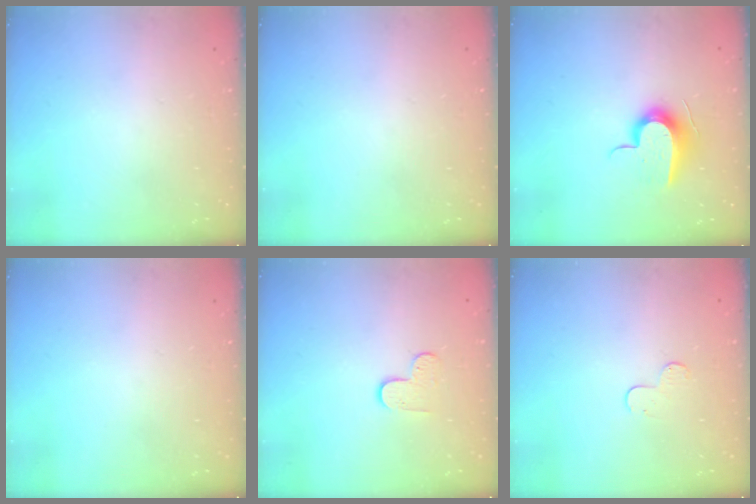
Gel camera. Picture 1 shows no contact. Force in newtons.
{"total": 0.0}
{"total": 11.5, "press": 11.5, "slide": 0.9}
{"total": 0.0}
{"total": 5.4, "press": 5.4, "slide": 0.5}
{"total": 3.9, "press": 3.9, "slide": 0.4}